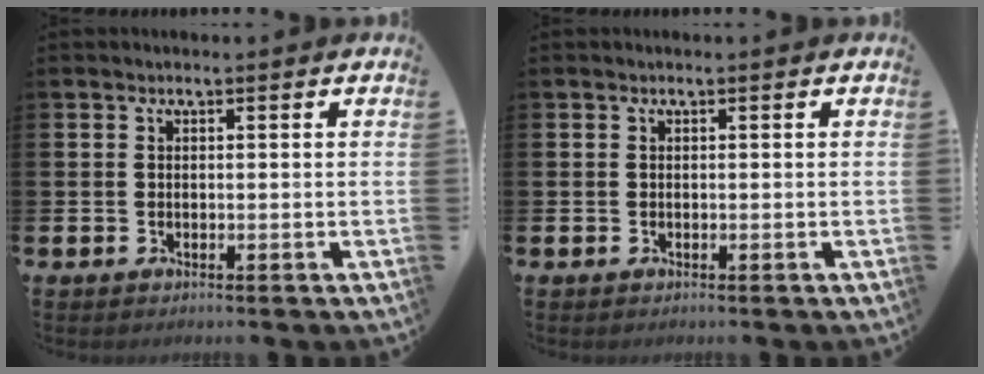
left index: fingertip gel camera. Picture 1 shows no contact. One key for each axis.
{"total": 0.0}